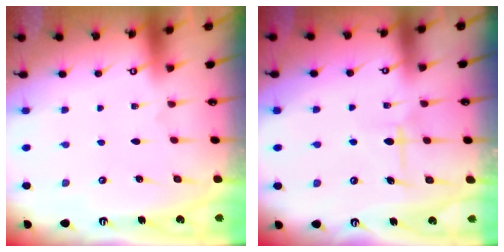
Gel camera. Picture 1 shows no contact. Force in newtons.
{"total": 5.9, "press": 5.9, "slide": 0.2}